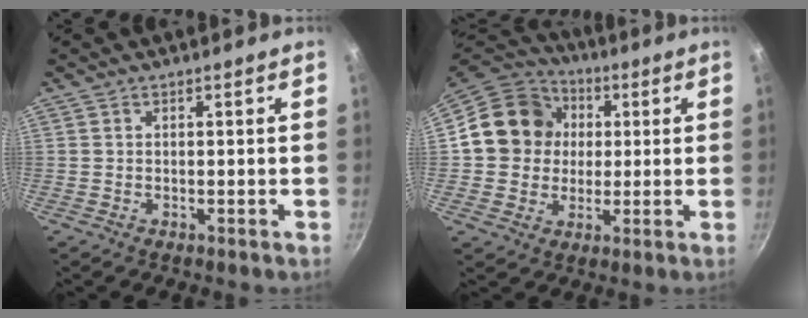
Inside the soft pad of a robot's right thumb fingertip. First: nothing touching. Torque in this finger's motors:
{"motor_torque": [0.42, 2.54, 0.56, -0.69, 0.08]}